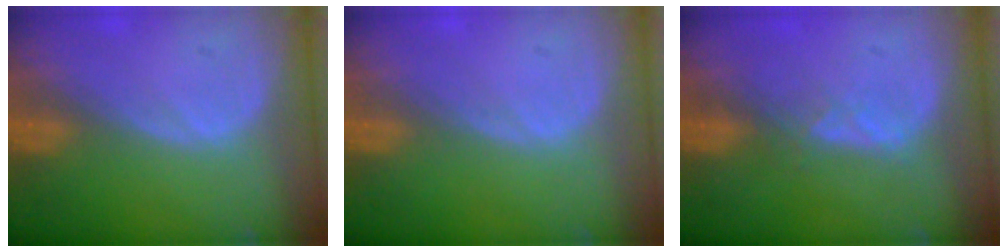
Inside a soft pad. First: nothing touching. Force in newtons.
{"total": 0.0}
{"total": 2.0, "press": 1.9, "slide": 0.7}